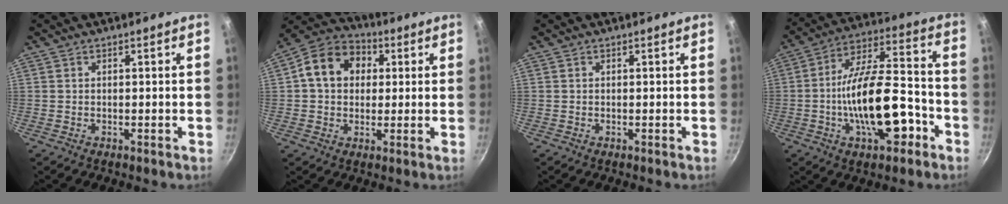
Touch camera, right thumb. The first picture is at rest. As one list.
[{"total": 12.1, "force": [2.4, 9.8, 6.8], "torque": [-0.084, 0.020, 0.019]}, {"total": 0.0}, {"total": 19.1, "force": [-6.2, 8.3, 16.0], "torque": [-0.240, 0.052, -0.104]}]